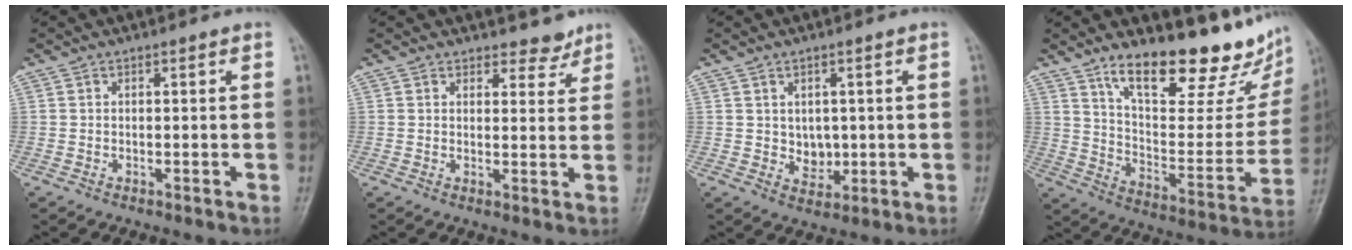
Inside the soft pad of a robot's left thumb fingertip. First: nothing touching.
{"total": 3.5, "force": [3.0, 1.6, 0.4], "torque": [0.017, -0.025, 0.037]}
{"total": 3.8, "force": [0.4, 3.1, 2.2], "torque": [-0.015, -0.007, 0.016]}
{"total": 24.8, "force": [16.9, 8.6, 16.1], "torque": [-0.185, -0.086, 0.260]}